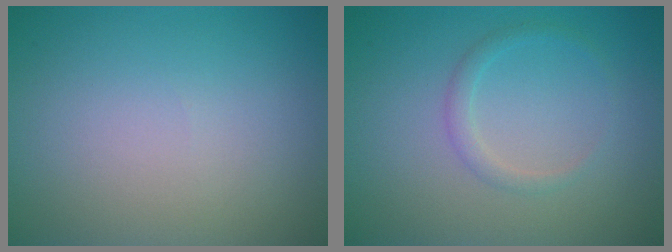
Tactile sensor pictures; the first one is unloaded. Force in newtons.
{"total": 1.2, "press": 1.2, "slide": 0.1}